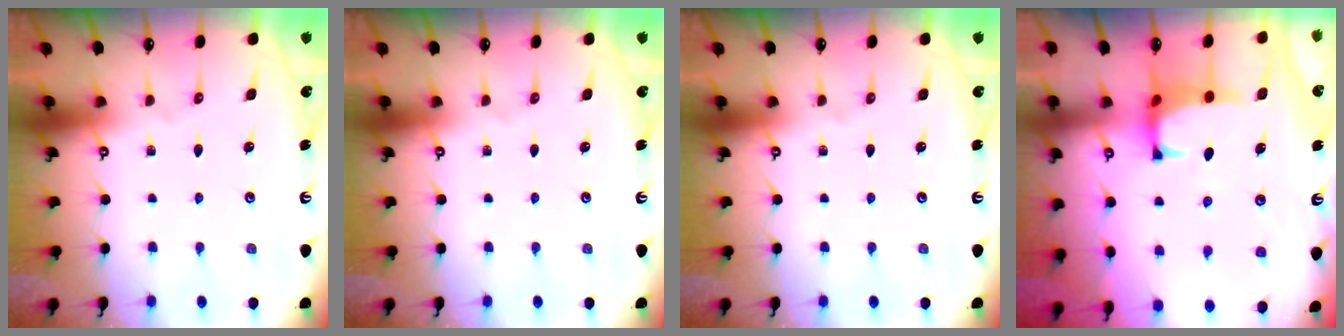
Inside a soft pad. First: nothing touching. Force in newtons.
{"total": 0.0}
{"total": 0.0}
{"total": 1.3, "press": 1.2, "slide": 0.6}